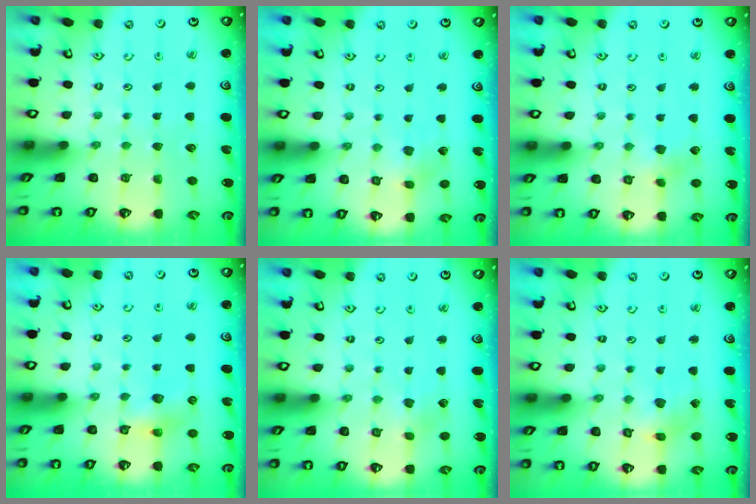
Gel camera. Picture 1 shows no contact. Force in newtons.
{"total": 4.8, "press": 4.8, "slide": 0.4}
{"total": 4.1, "press": 4.1, "slide": 0.4}
{"total": 6.0, "press": 5.9, "slide": 0.8}
{"total": 1.3, "press": 1.3, "slide": 0.1}
{"total": 4.1, "press": 4.0, "slide": 0.6}